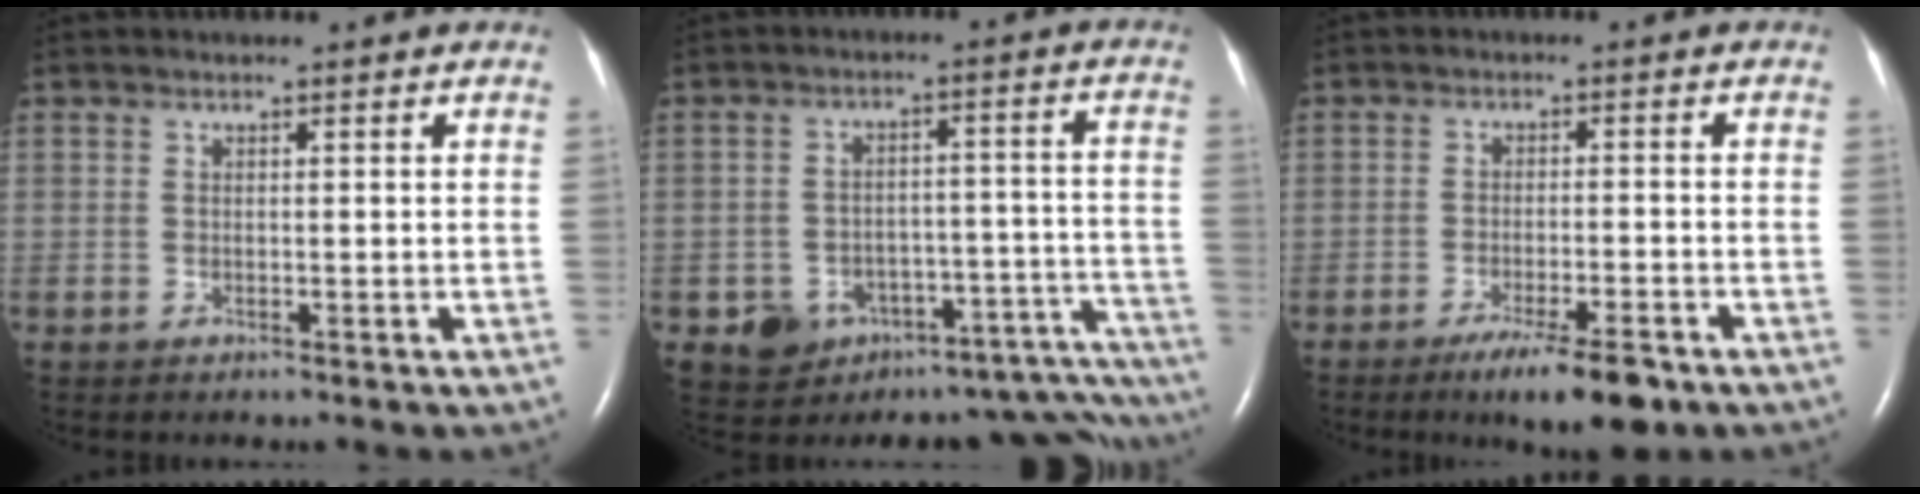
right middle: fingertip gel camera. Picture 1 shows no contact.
{"total": 17.3, "force": [-14.5, 7.5, 5.9], "torque": [-0.031, 0.064, -0.172]}
{"total": 8.1, "force": [-5.4, 1.1, 5.9], "torque": [-0.093, -0.015, -0.084]}